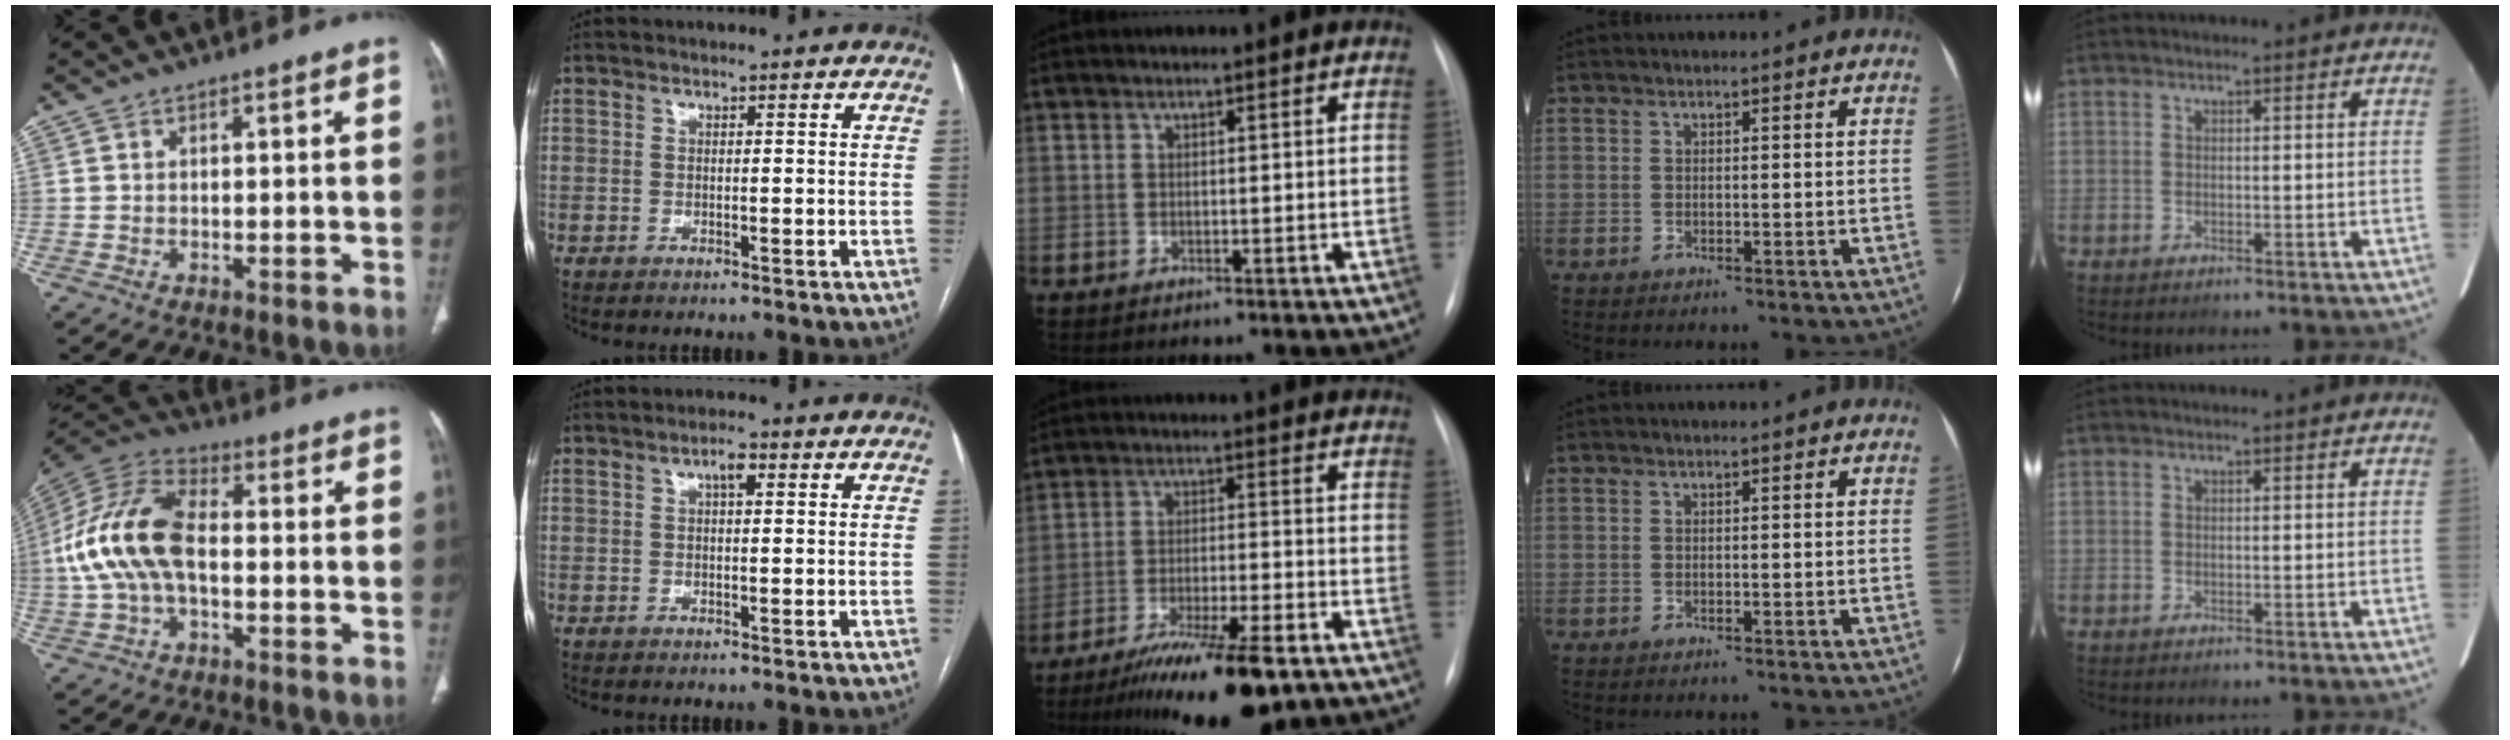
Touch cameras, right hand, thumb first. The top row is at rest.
{"thumb": {"total": 16.0, "force": [-0.9, 9.1, 13.2], "torque": [-0.277, 0.037, -0.023]}, "index": {"total": 2.2, "force": [0.8, 0.7, 1.9], "torque": [-0.033, 0.008, 0.013]}, "middle": {"total": 13.8, "force": [-9.7, 1.9, 9.7], "torque": [-0.155, -0.029, -0.157]}}